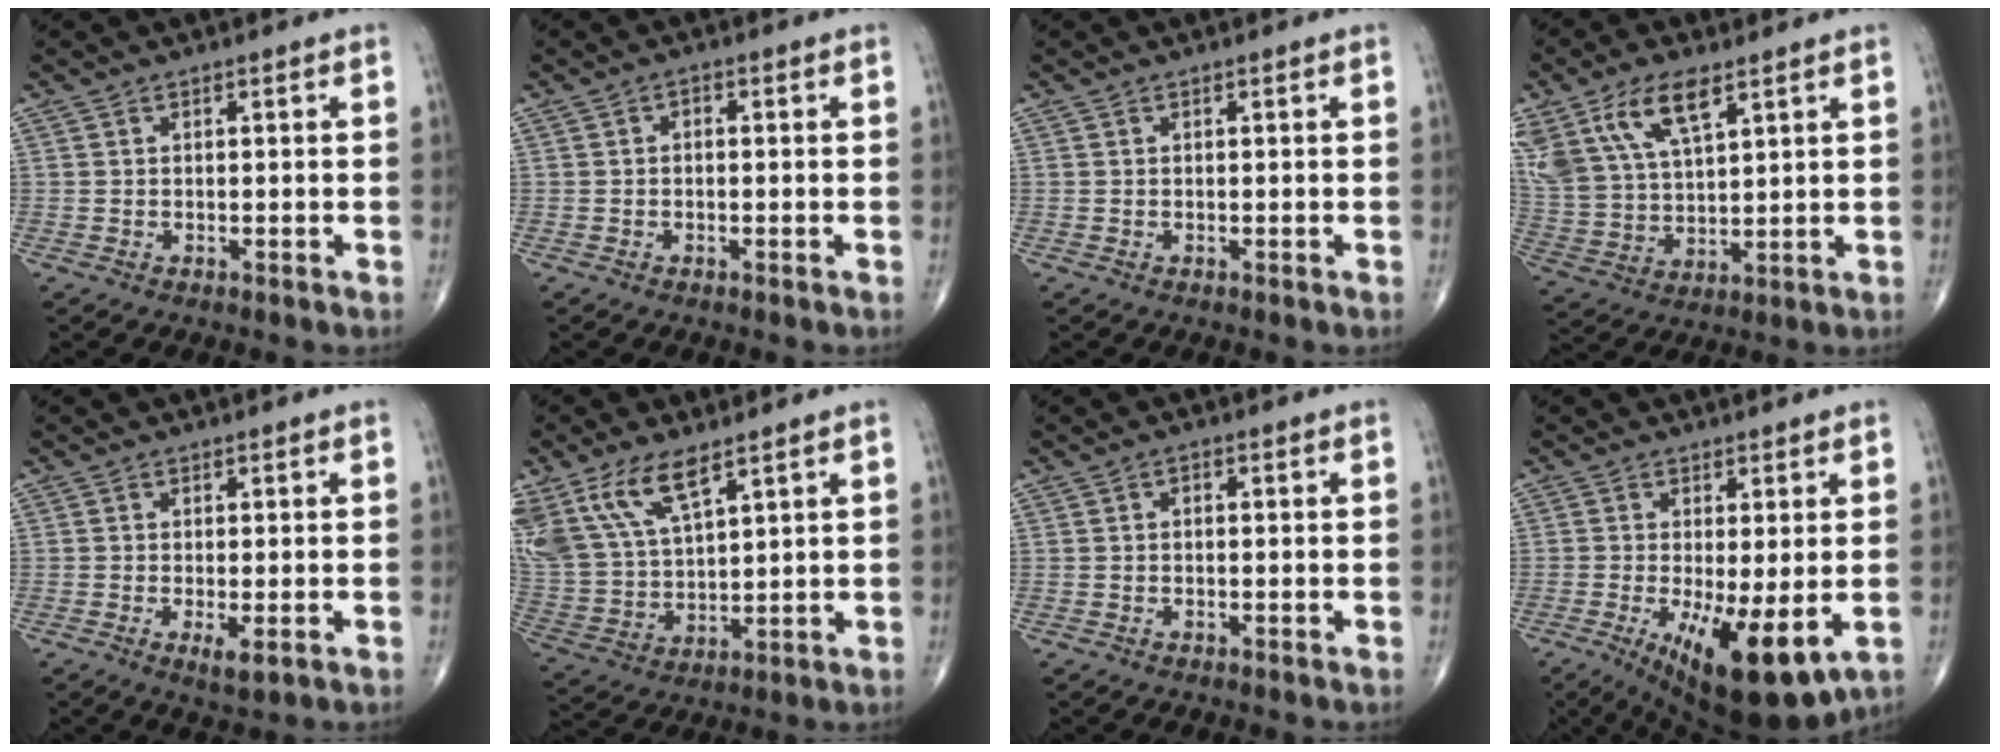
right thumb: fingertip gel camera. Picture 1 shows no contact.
{"total": 1.2, "force": [0.0, 0.8, 0.9], "torque": [-0.010, 0.007, -0.004]}
{"total": 0.0}
{"total": 16.0, "force": [8.6, 7.7, 11.2], "torque": [-0.225, -0.018, 0.172]}
{"total": 3.0, "force": [-0.9, 0.9, 2.7], "torque": [-0.049, -0.009, -0.015]}
{"total": 15.4, "force": [9.1, 6.8, 10.4], "torque": [-0.214, -0.027, 0.192]}
{"total": 0.9, "force": [0.1, 0.6, 0.7], "torque": [-0.010, 0.005, -0.001]}
{"total": 13.4, "force": [-3.6, 4.5, 12.1], "torque": [-0.192, -0.026, -0.040]}